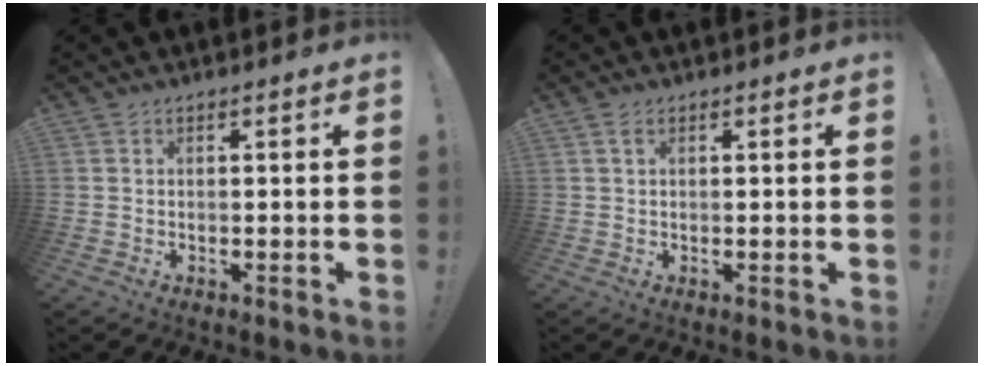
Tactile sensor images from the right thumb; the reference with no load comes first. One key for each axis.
{"total": 1.7, "fx": 0.9, "fy": 0.8, "fz": 1.2, "tx": -0.022, "ty": 0.001, "tz": 0.016}